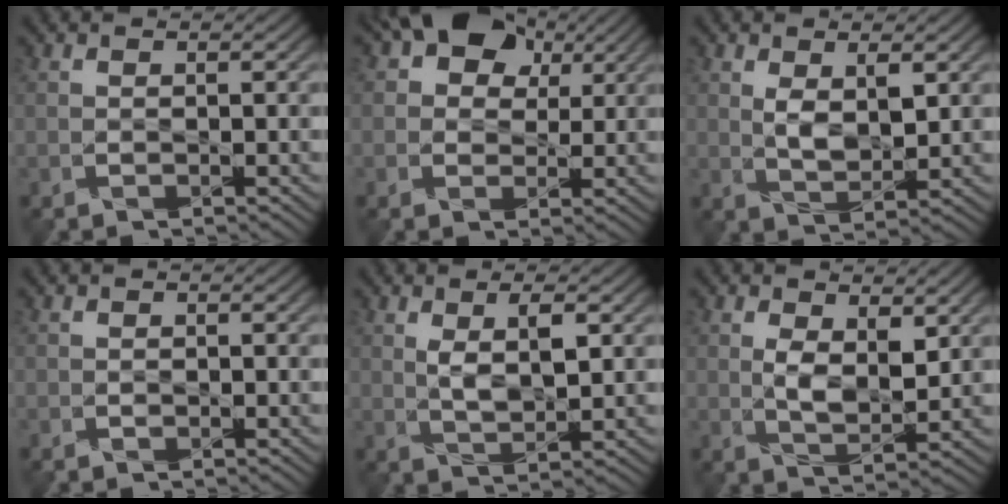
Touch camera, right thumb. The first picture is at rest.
{"total": 9.6, "force": [4.4, 6.8, 5.1], "torque": [-0.113, 0.039, 0.046]}
{"total": 4.2, "force": [1.3, 2.1, 3.4], "torque": [-0.075, -0.007, 0.028]}
{"total": 0.7, "force": [-0.2, 0.6, 0.3], "torque": [-0.003, -0.004, -0.005]}
{"total": 4.4, "force": [1.3, 1.9, 3.7], "torque": [-0.078, -0.005, 0.027]}
{"total": 5.2, "force": [1.2, 2.7, 4.3], "torque": [-0.088, -0.009, 0.028]}